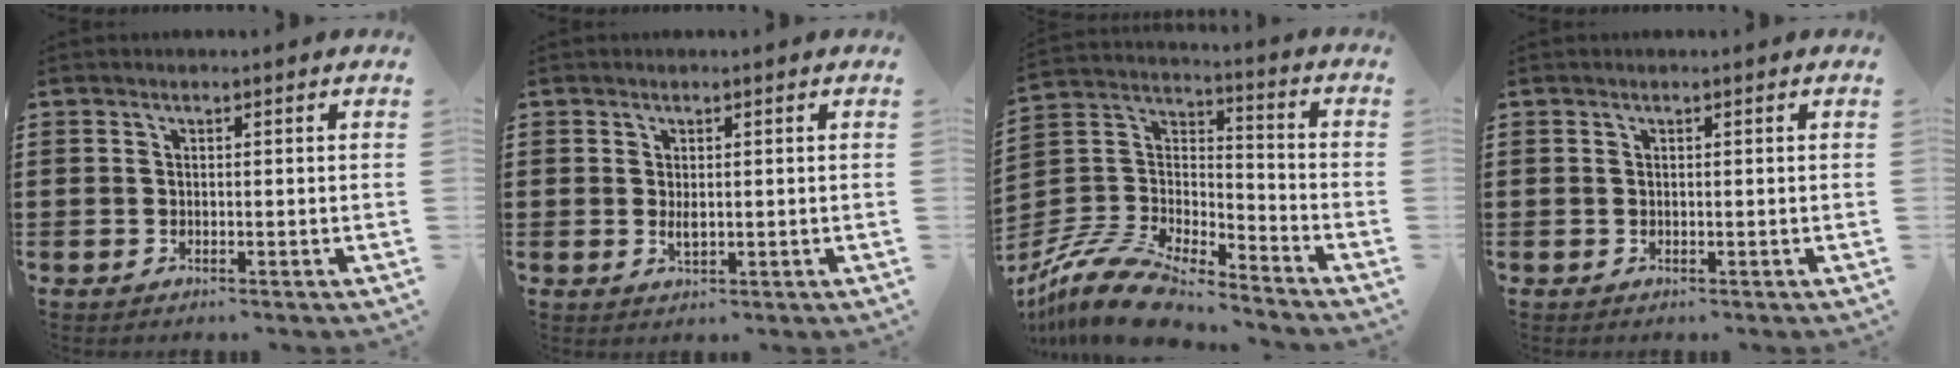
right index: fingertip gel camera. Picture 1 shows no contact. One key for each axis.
{"total": 1.5, "fx": 0.2, "fy": 0.7, "fz": 1.3, "tx": -0.025, "ty": 0.004, "tz": 0.004}
{"total": 12.0, "fx": -10.9, "fy": 2.6, "fz": 4.2, "tx": -0.101, "ty": 0.018, "tz": -0.221}
{"total": 0.0}